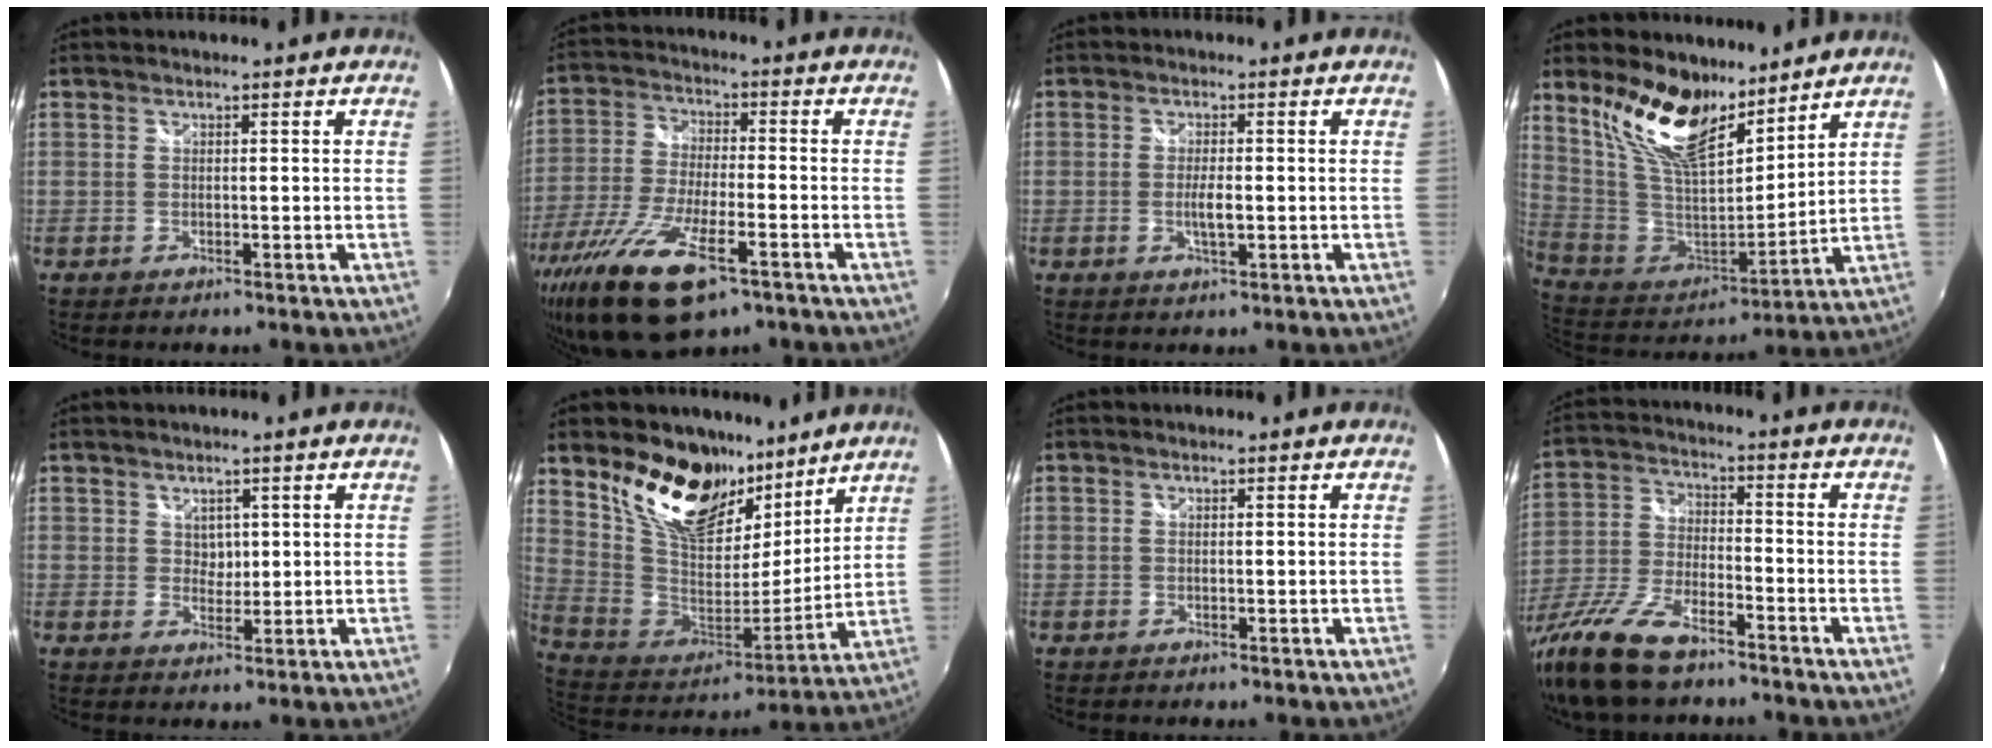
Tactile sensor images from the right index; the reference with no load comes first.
{"total": 17.9, "force": [-10.5, 6.0, 13.2], "torque": [-0.273, -0.053, -0.195]}
{"total": 3.0, "force": [-0.6, 0.8, 2.8], "torque": [-0.051, -0.006, -0.008]}
{"total": 18.3, "force": [12.3, 7.6, 11.2], "torque": [-0.221, 0.004, 0.247]}
{"total": 2.3, "force": [1.0, 2.0, 0.5], "torque": [-0.002, 0.003, 0.019]}
{"total": 21.4, "force": [14.1, 11.6, 11.2], "torque": [-0.228, 0.010, 0.267]}
{"total": 0.0}
{"total": 16.0, "force": [-11.6, 5.4, 9.5], "torque": [-0.211, -0.033, -0.223]}